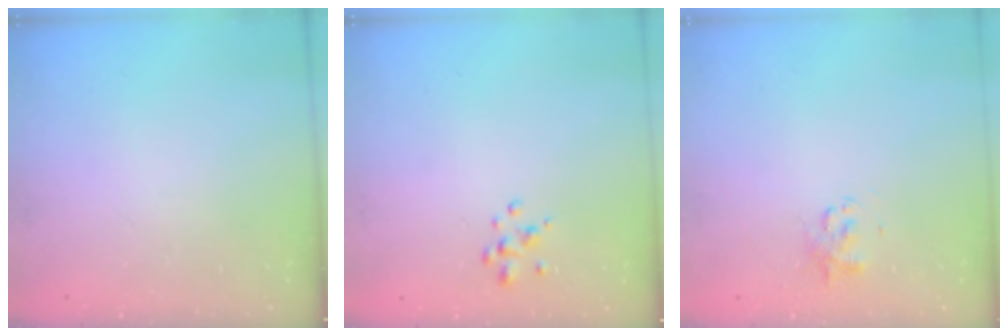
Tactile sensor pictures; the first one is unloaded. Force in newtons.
{"total": 2.2, "press": 2.1, "slide": 0.4}
{"total": 1.4, "press": 1.3, "slide": 0.5}